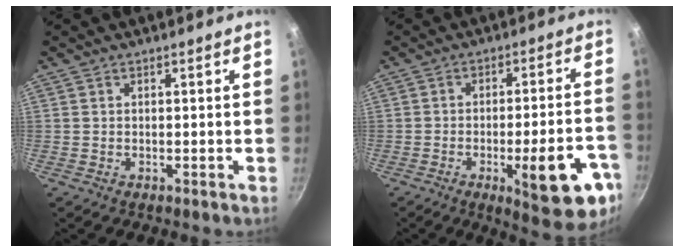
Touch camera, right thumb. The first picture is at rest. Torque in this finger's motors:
{"motor_torque": [1.86, 1.59, 1.50, -0.36, 0.37]}